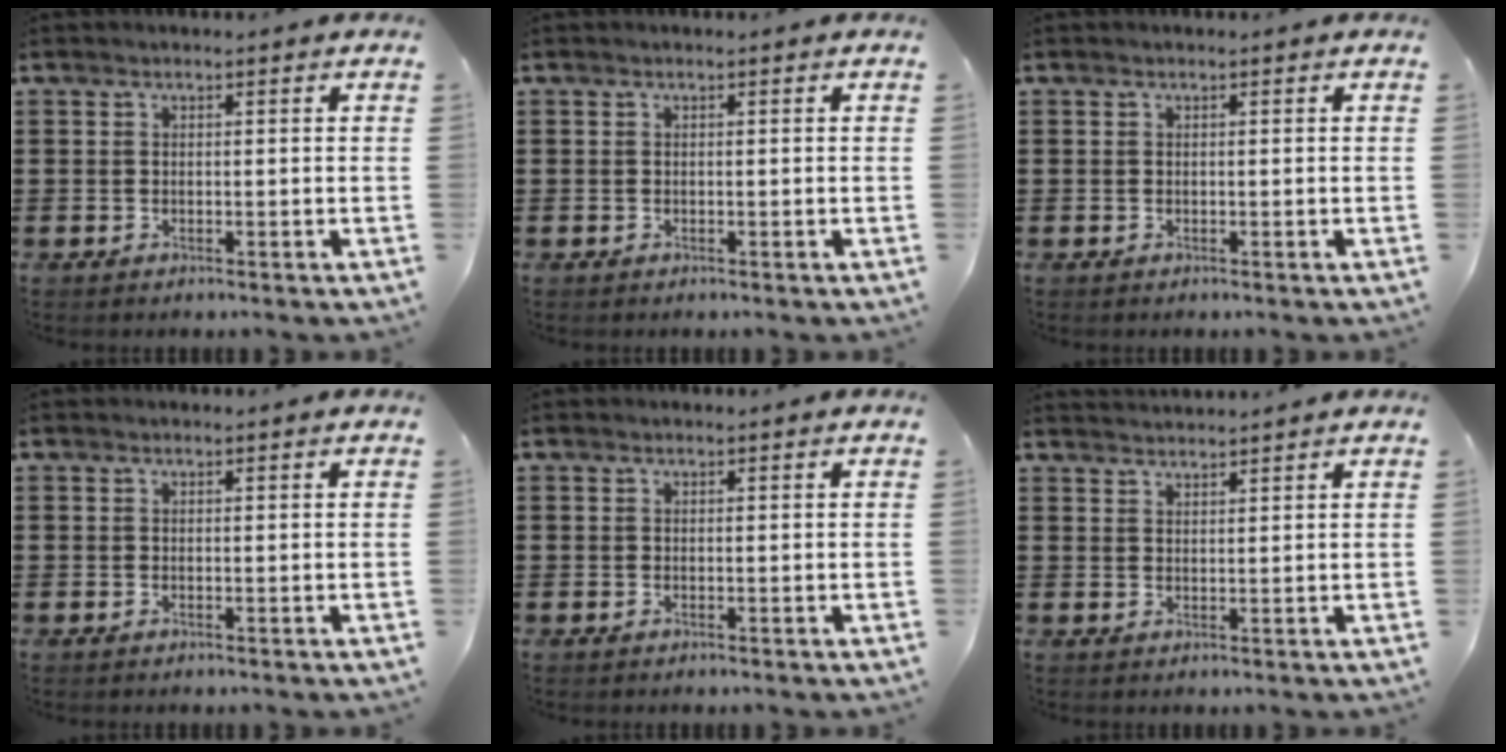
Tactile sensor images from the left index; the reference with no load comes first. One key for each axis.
{"total": 0.0}
{"total": 0.0}
{"total": 0.0}
{"total": 0.0}
{"total": 1.8, "fx": 1.7, "fy": -0.3, "fz": -0.1, "tx": 0.000, "ty": -0.001, "tz": 0.035}